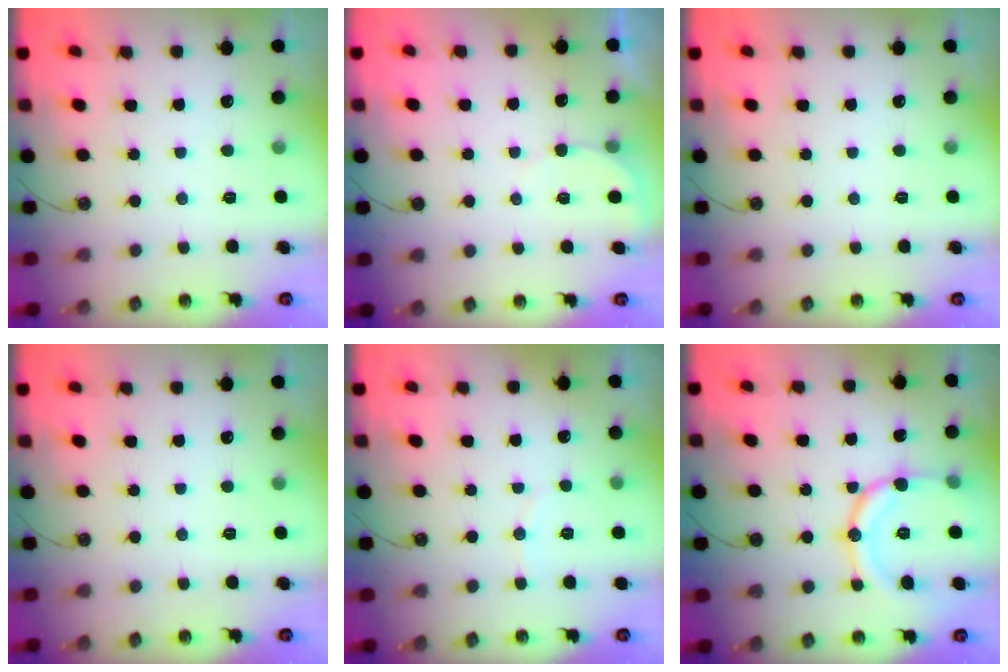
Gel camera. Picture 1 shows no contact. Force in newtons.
{"total": 2.8, "press": 2.8, "slide": 0.3}
{"total": 0.0}
{"total": 0.0}
{"total": 4.4, "press": 4.1, "slide": 1.5}
{"total": 15.2, "press": 15.2, "slide": 1.3}